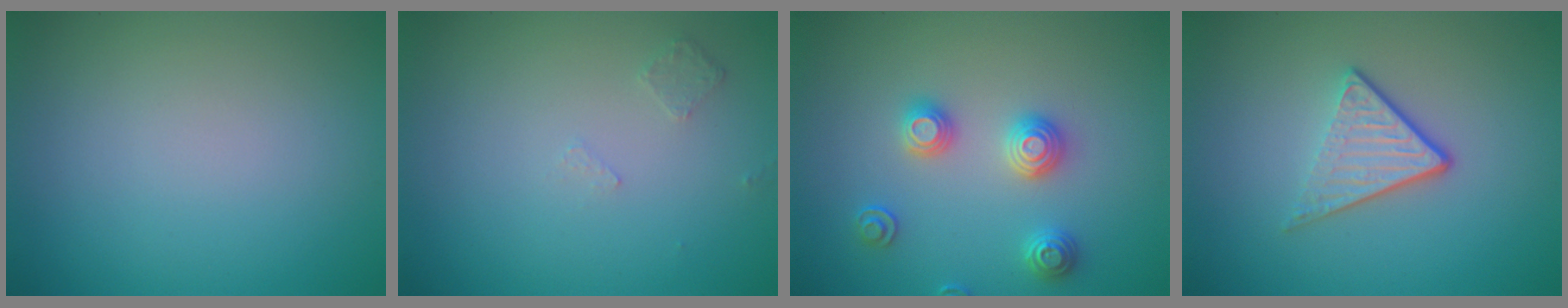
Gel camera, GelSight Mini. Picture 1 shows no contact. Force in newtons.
{"total": 0.6, "press": 0.5, "slide": 0.4}
{"total": 2.8, "press": 2.8, "slide": 0.2}
{"total": 3.6, "press": 2.6, "slide": 2.5}